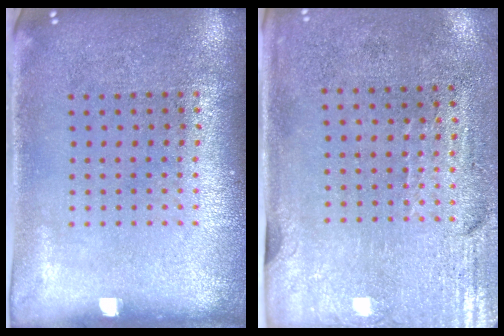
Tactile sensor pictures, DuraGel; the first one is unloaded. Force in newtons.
{"total": 3.0, "press": 2.5, "slide": 1.6}